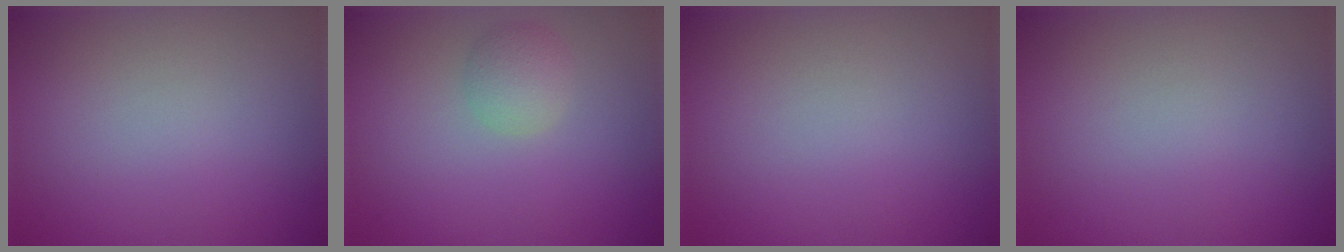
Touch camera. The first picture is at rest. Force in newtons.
{"total": 2.1, "press": 2.1, "slide": 0.2}
{"total": 0.0}
{"total": 0.0}